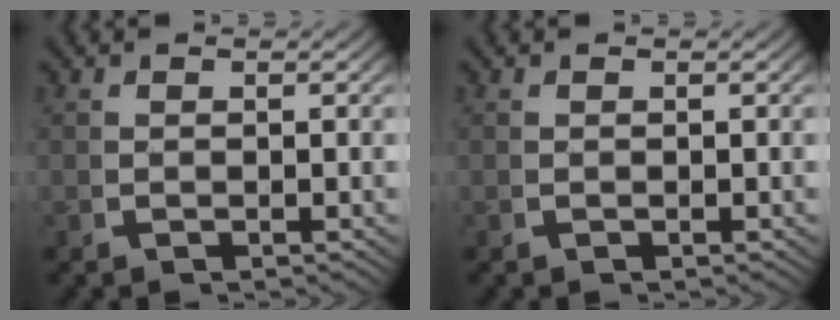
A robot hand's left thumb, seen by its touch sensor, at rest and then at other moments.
{"total": 0.0}